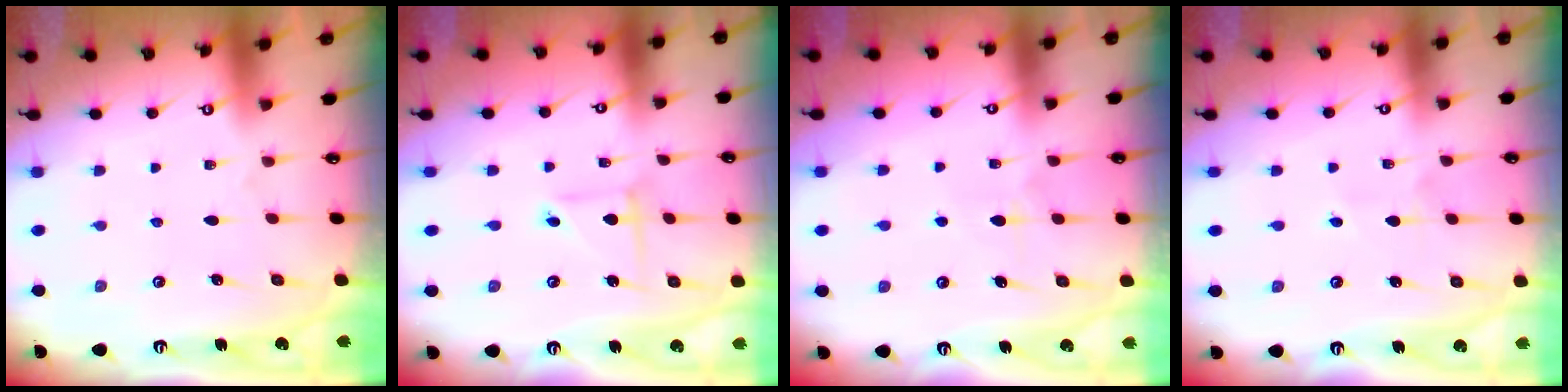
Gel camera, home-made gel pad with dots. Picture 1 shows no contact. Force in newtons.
{"total": 3.4, "press": 3.4, "slide": 0.3}
{"total": 7.1, "press": 7.0, "slide": 0.8}
{"total": 2.8, "press": 2.8, "slide": 0.3}